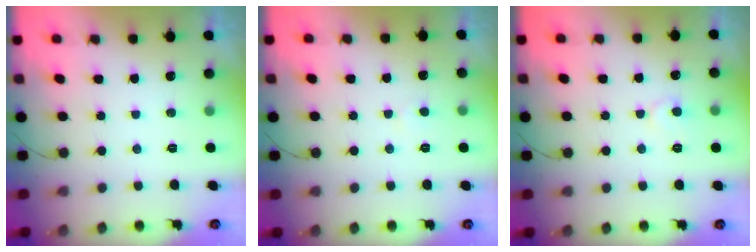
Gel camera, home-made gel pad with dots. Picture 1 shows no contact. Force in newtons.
{"total": 2.8, "press": 2.7, "slide": 0.4}
{"total": 5.5, "press": 5.5, "slide": 0.5}